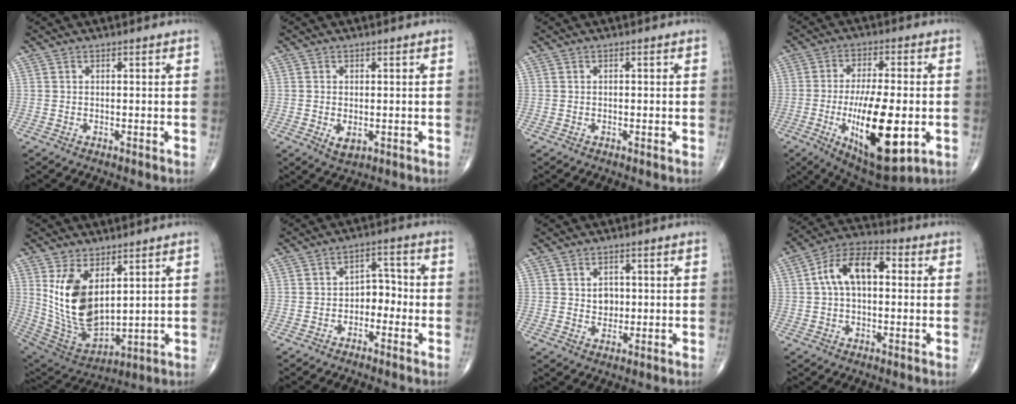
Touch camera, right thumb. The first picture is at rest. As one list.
[{"total": 2.7, "force": [-0.4, 1.6, 2.1], "torque": [-0.032, -0.006, -0.001]}, {"total": 0.0}, {"total": 18.8, "force": [-4.4, 6.8, 17.0], "torque": [-0.281, -0.007, -0.057]}, {"total": 14.9, "force": [4.5, 8.1, 11.7], "torque": [-0.204, -0.024, 0.113]}, {"total": 4.9, "force": [-1.7, 3.4, 3.0], "torque": [-0.018, 0.031, -0.038]}, {"total": 3.2, "force": [0.5, 2.6, 1.9], "torque": [-0.013, -0.002, 0.009]}, {"total": 11.3, "force": [1.6, 6.4, 9.1], "torque": [-0.158, 0.034, 0.018]}]